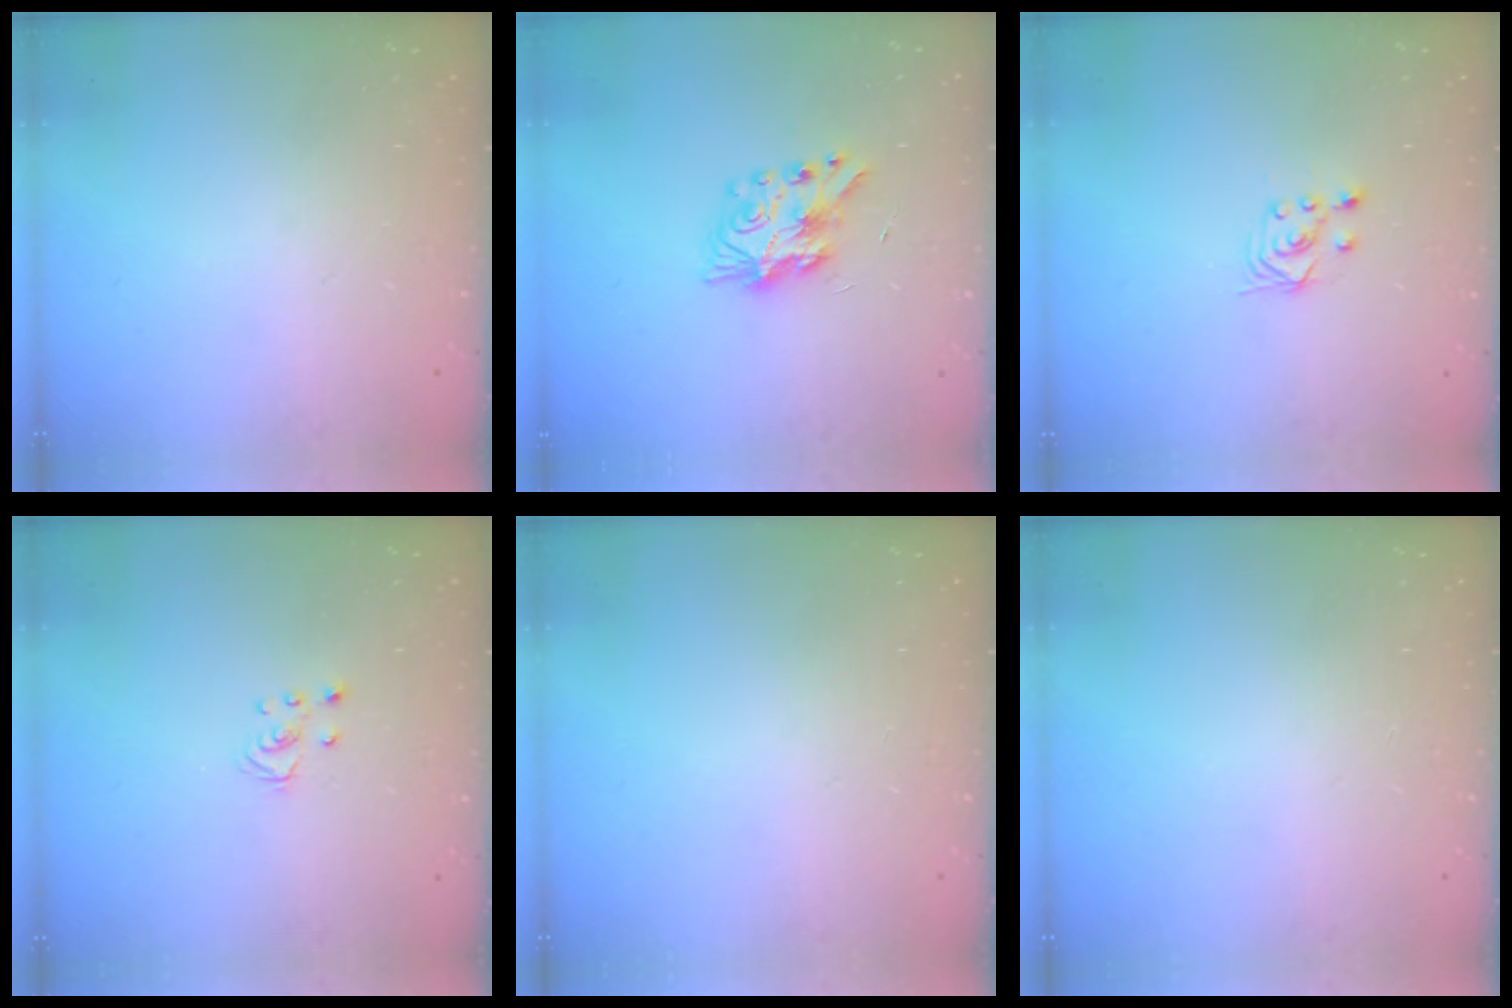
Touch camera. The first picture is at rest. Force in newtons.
{"total": 8.2, "press": 8.1, "slide": 0.3}
{"total": 2.8, "press": 2.4, "slide": 1.4}
{"total": 2.5, "press": 2.5, "slide": 0.2}
{"total": 0.0}
{"total": 0.0}